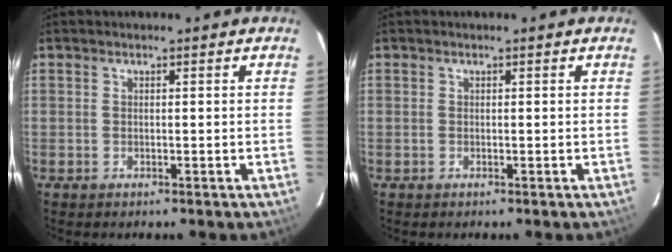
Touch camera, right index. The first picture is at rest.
{"total": 0.0}